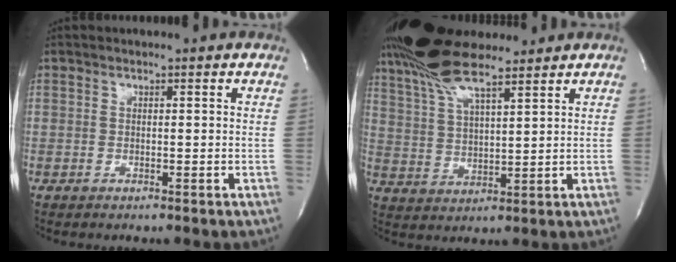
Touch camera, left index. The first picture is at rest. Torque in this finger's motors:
{"motor_torque": [1.07, -1.06, 0.61, 0.21]}